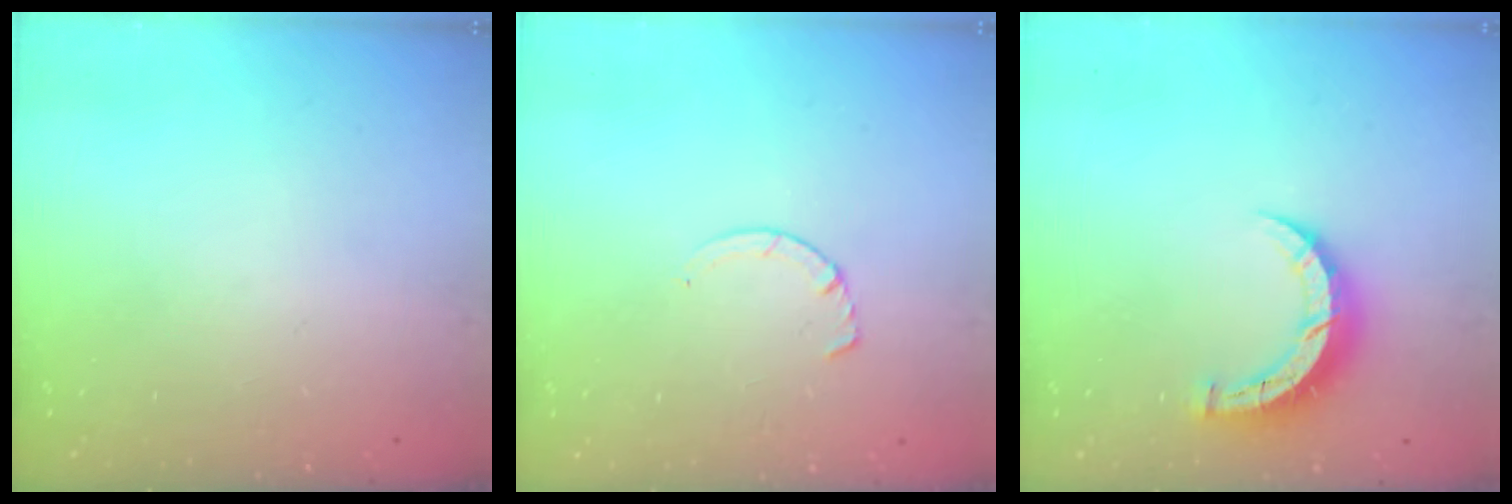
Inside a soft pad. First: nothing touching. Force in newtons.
{"total": 2.9, "press": 2.9, "slide": 0.4}
{"total": 7.5, "press": 7.5, "slide": 0.5}